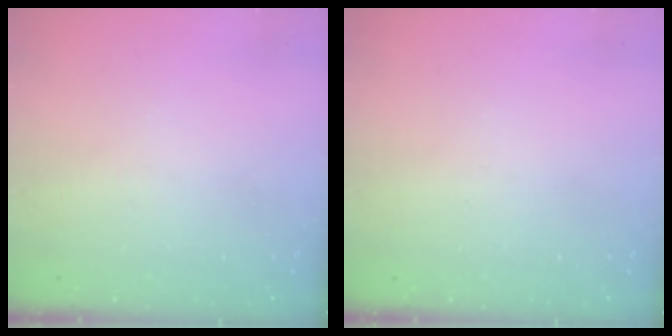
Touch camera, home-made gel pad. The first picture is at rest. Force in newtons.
{"total": 0.0}